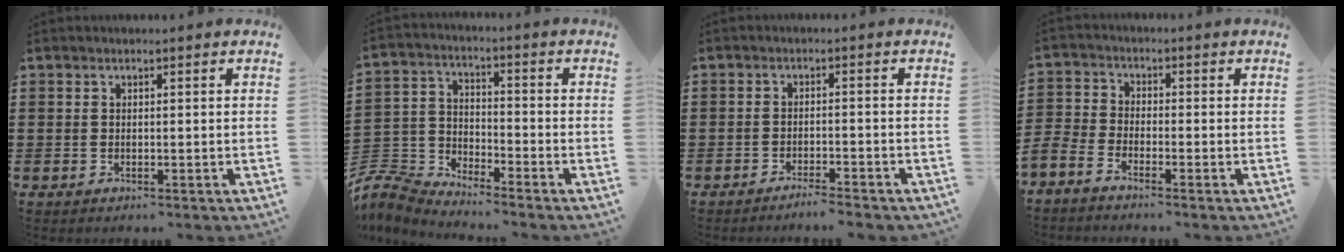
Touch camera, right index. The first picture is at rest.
{"total": 5.5, "force": [-5.4, 1.1, 0.7], "torque": [-0.051, -0.009, -0.119]}
{"total": 2.4, "force": [-2.3, -0.2, 0.6], "torque": [-0.013, 0.000, -0.046]}
{"total": 2.7, "force": [-2.7, 0.1, 0.5], "torque": [-0.032, -0.006, -0.062]}